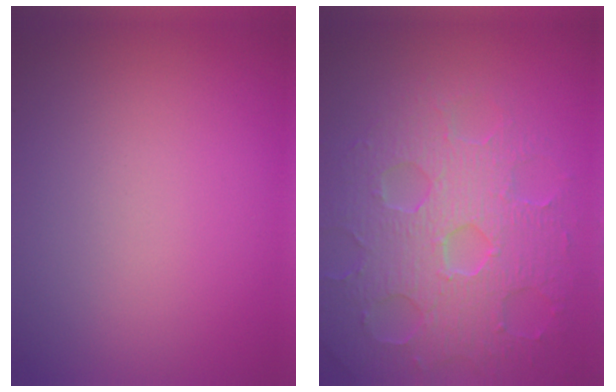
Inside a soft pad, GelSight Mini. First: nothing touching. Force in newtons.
{"total": 7.8, "press": 6.0, "slide": 5.1}